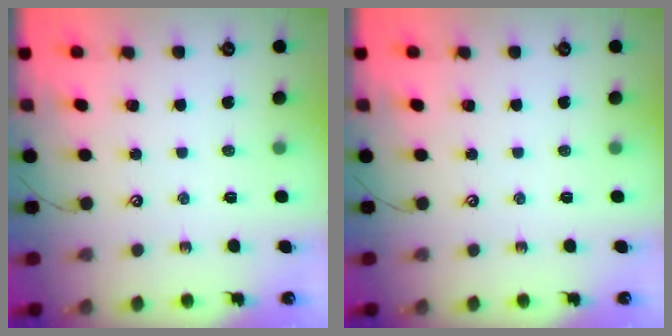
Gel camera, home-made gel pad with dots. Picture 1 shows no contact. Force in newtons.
{"total": 0.0}